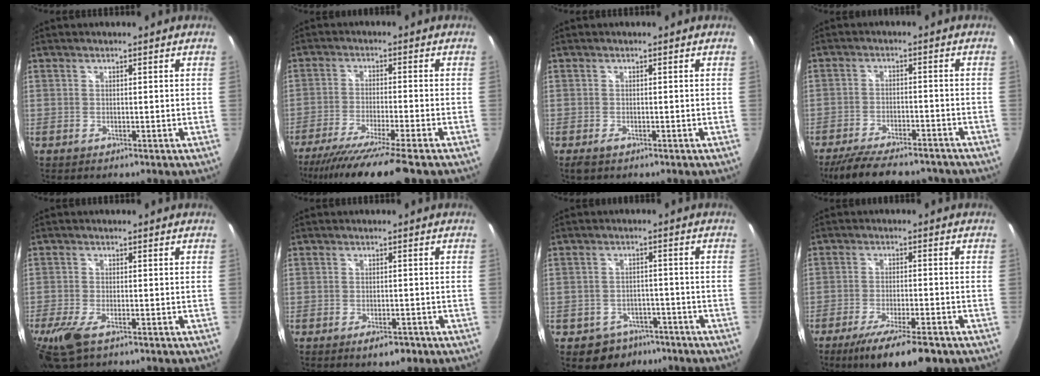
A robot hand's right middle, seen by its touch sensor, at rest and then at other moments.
{"total": 14.2, "force": [-11.6, -0.7, 8.2], "torque": [-0.160, -0.044, -0.191]}
{"total": 1.5, "force": [-1.0, 0.7, 0.8], "torque": [-0.016, -0.005, -0.017]}
{"total": 15.8, "force": [-13.2, 4.6, 7.4], "torque": [-0.151, -0.026, -0.196]}
{"total": 7.6, "force": [-4.5, 2.9, 5.3], "torque": [-0.132, -0.029, -0.086]}
{"total": 3.6, "force": [-2.2, 1.6, 2.3], "torque": [-0.043, -0.012, -0.033]}
{"total": 6.9, "force": [-4.6, 5.0, 1.4], "torque": [-0.039, 0.013, -0.054]}
{"total": 11.6, "force": [-8.3, 2.3, 7.8], "torque": [-0.156, -0.038, -0.136]}